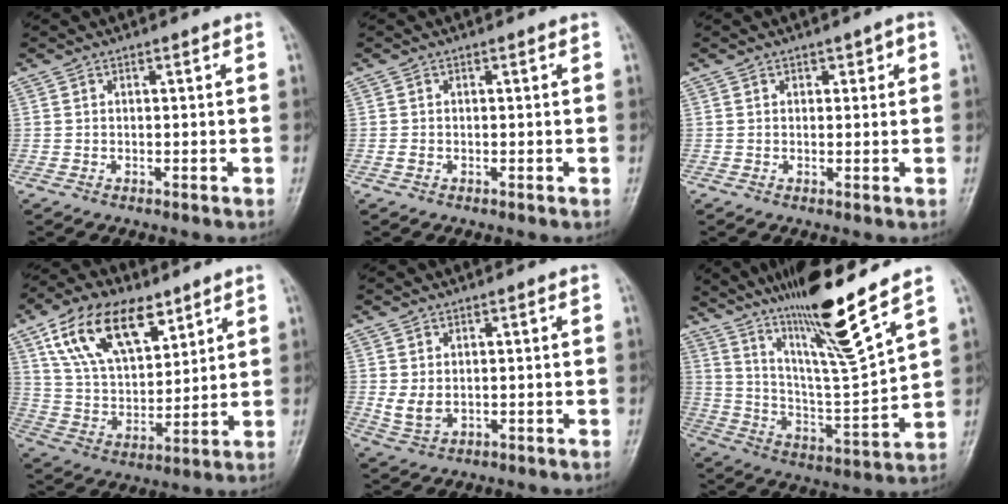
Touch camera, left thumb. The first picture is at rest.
{"total": 0.7, "force": [-0.2, 0.6, 0.5], "torque": [-0.009, -0.001, -0.004]}
{"total": 2.0, "force": [0.9, 1.3, 1.2], "torque": [0.001, -0.001, 0.009]}
{"total": 17.9, "force": [9.9, 9.4, 11.6], "torque": [-0.170, -0.032, 0.186]}
{"total": 3.4, "force": [0.5, 2.3, 2.5], "torque": [-0.044, -0.007, 0.019]}
{"total": 18.2, "force": [13.1, 0.1, 12.6], "torque": [-0.199, -0.075, 0.236]}